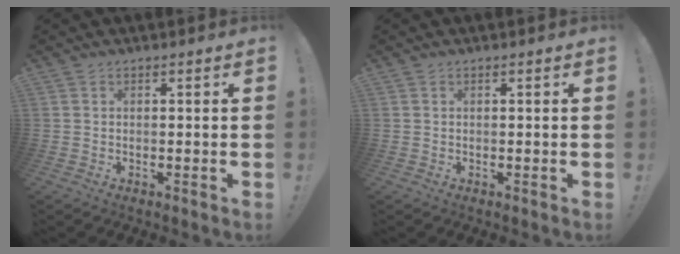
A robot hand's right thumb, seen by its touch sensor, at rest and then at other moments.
{"total": 0.0}